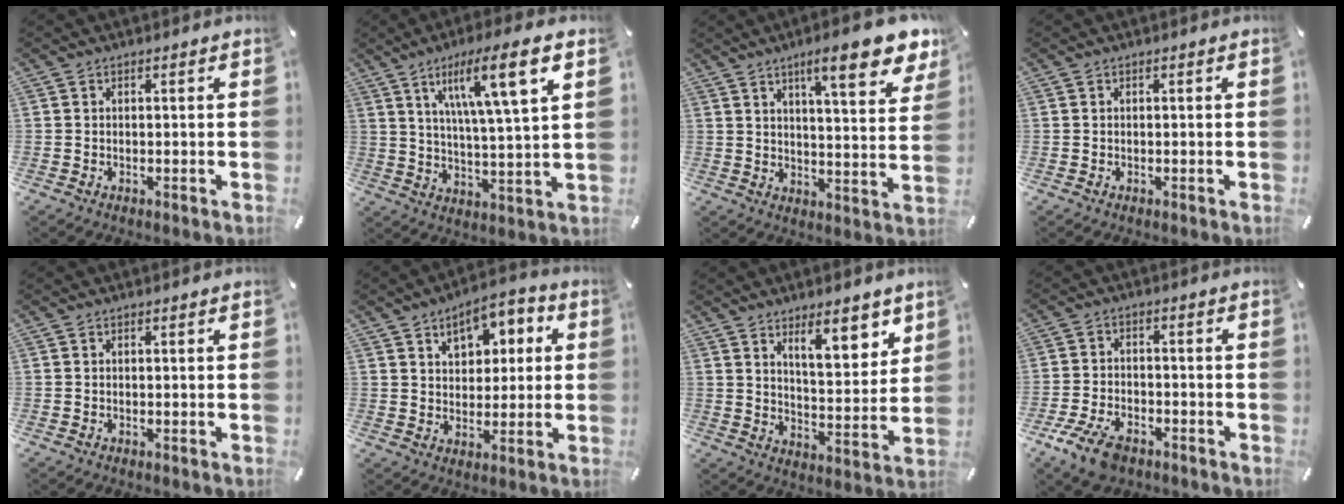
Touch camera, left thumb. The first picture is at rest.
{"total": 12.9, "force": [7.3, 1.4, 10.5], "torque": [-0.179, -0.025, 0.111]}
{"total": 14.0, "force": [9.0, 3.6, 10.1], "torque": [-0.150, -0.043, 0.143]}
{"total": 0.0}
{"total": 0.0}
{"total": 8.7, "force": [3.9, 6.4, 4.5], "torque": [-0.060, -0.013, 0.062]}
{"total": 10.2, "force": [7.6, 3.8, 5.7], "torque": [-0.063, -0.053, 0.126]}
{"total": 8.2, "force": [-5.0, 4.4, 4.7], "torque": [-0.108, 0.016, -0.094]}